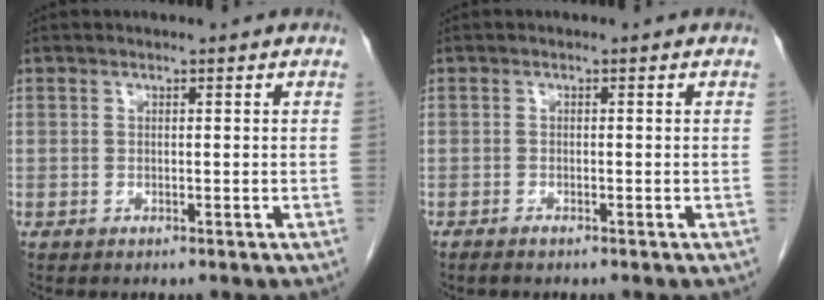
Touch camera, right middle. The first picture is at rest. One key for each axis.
{"total": 1.0, "fx": -0.9, "fy": 0.1, "fz": 0.5, "tx": -0.016, "ty": -0.003, "tz": -0.016}